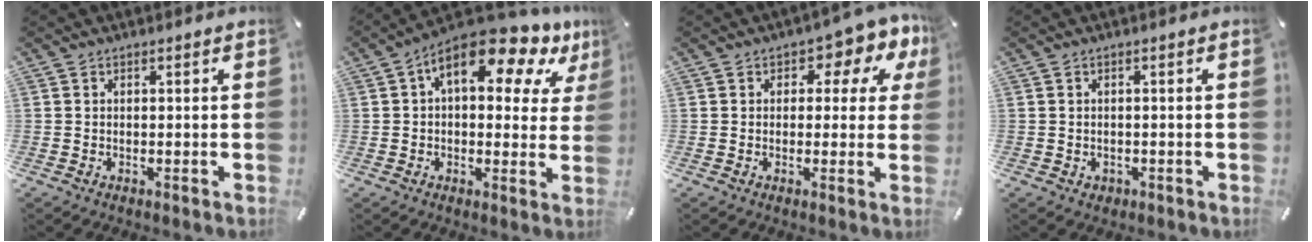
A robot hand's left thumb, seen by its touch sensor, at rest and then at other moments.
{"total": 14.2, "force": [7.3, 6.4, 10.4], "torque": [-0.151, -0.037, 0.121]}
{"total": 6.4, "force": [2.6, 4.1, 4.2], "torque": [-0.046, -0.016, 0.035]}
{"total": 1.2, "force": [-0.3, 1.1, 0.3], "torque": [-0.006, 0.004, -0.009]}